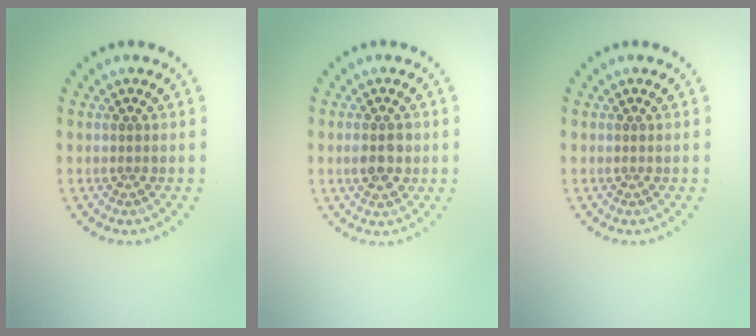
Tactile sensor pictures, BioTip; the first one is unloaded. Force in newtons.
{"total": 2.7, "press": 2.7, "slide": 0.1}
{"total": 0.0}